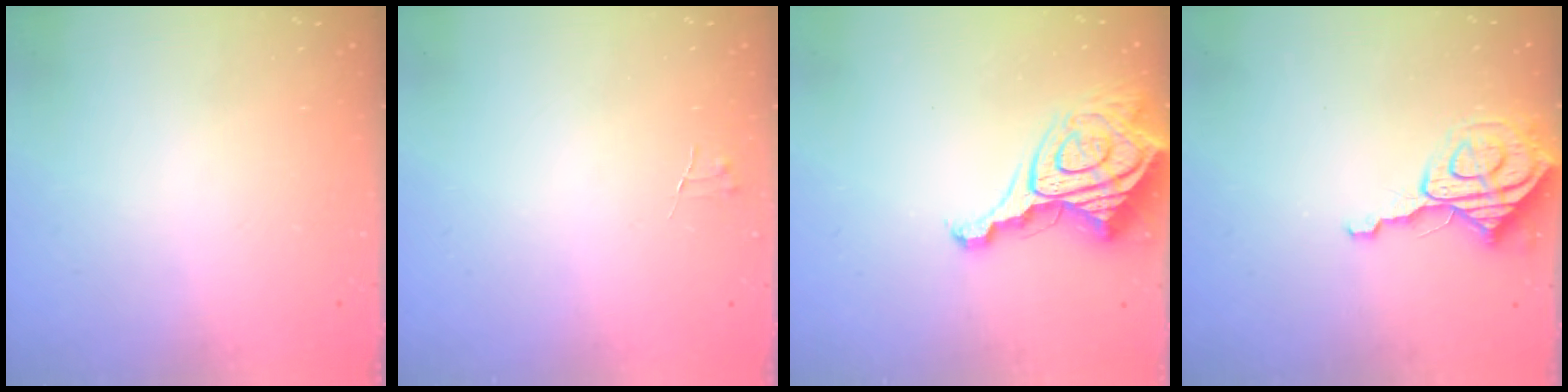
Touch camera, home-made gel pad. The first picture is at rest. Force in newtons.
{"total": 3.9, "press": 3.9, "slide": 0.4}
{"total": 12.9, "press": 12.9, "slide": 1.3}
{"total": 7.9, "press": 7.8, "slide": 0.8}